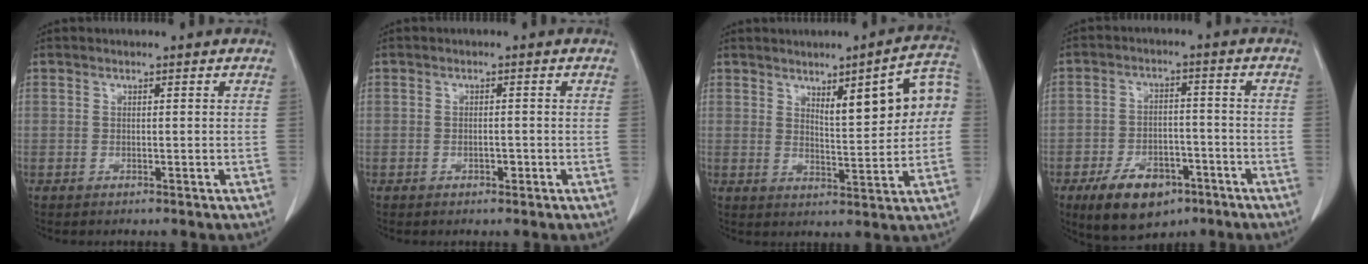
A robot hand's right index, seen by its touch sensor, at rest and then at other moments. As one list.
[{"total": 1.1, "force": [-0.4, 0.6, 0.8], "torque": [-0.012, 0.002, -0.002]}, {"total": 10.5, "force": [2.7, 1.9, 10.0], "torque": [-0.134, 0.017, 0.039]}, {"total": 10.1, "force": [-6.0, 5.5, 5.9], "torque": [-0.101, -0.002, -0.092]}]